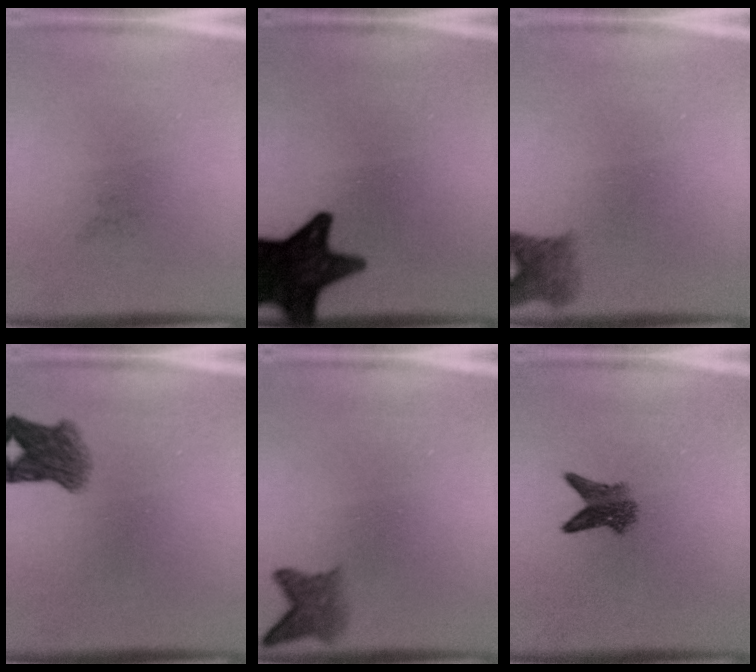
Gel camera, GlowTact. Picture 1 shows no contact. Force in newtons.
{"total": 16.6}
{"total": 3.1}
{"total": 4.6}
{"total": 2.9}
{"total": 3.6}